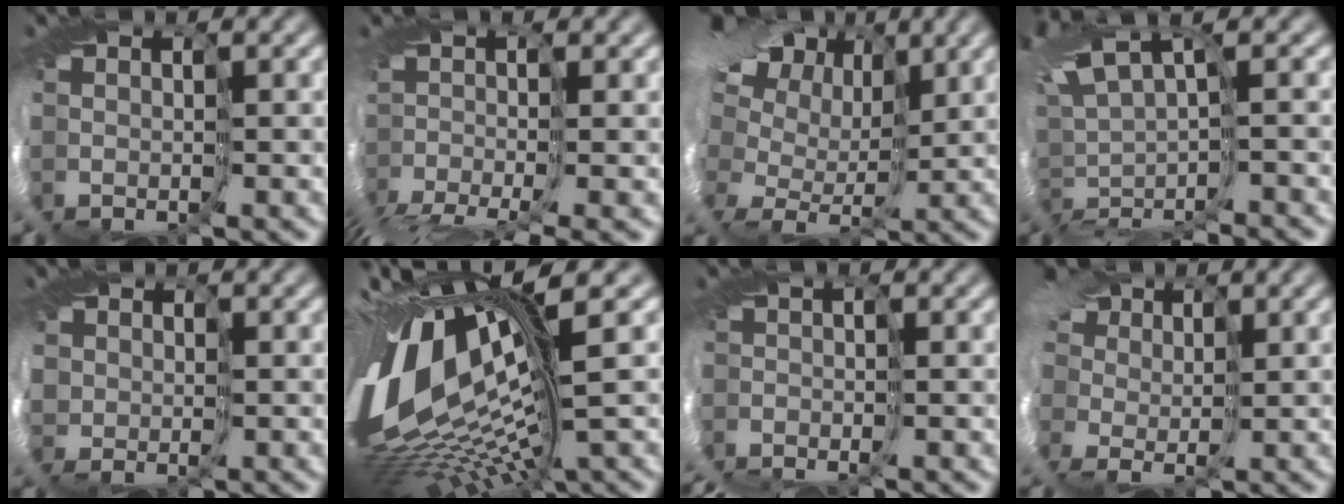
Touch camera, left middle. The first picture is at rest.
{"total": 8.7, "force": [-5.5, 2.4, 6.3], "torque": [-0.128, -0.033, -0.086]}
{"total": 16.8, "force": [8.5, 10.7, 9.8], "torque": [-0.226, 0.060, 0.117]}
{"total": 6.7, "force": [-1.4, 1.5, 6.3], "torque": [-0.105, 0.002, 0.011]}
{"total": 2.5, "force": [0.5, 2.2, 1.0], "torque": [-0.042, 0.000, 0.008]}
{"total": 16.3, "force": [1.5, 5.3, 15.4], "torque": [-0.312, -0.019, 0.033]}
{"total": 3.5, "force": [-3.3, 0.2, 1.2], "torque": [-0.026, -0.007, -0.066]}
{"total": 10.1, "force": [2.7, 7.8, 5.8], "torque": [-0.127, 0.018, 0.007]}